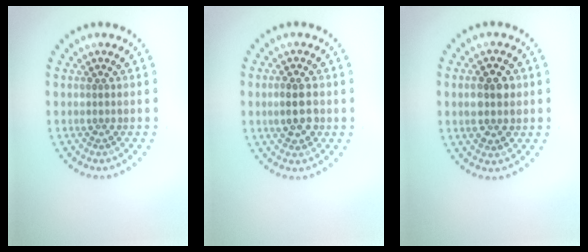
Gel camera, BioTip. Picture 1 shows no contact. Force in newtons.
{"total": 2.9, "press": 2.9, "slide": 0.2}
{"total": 3.7, "press": 3.7, "slide": 0.2}